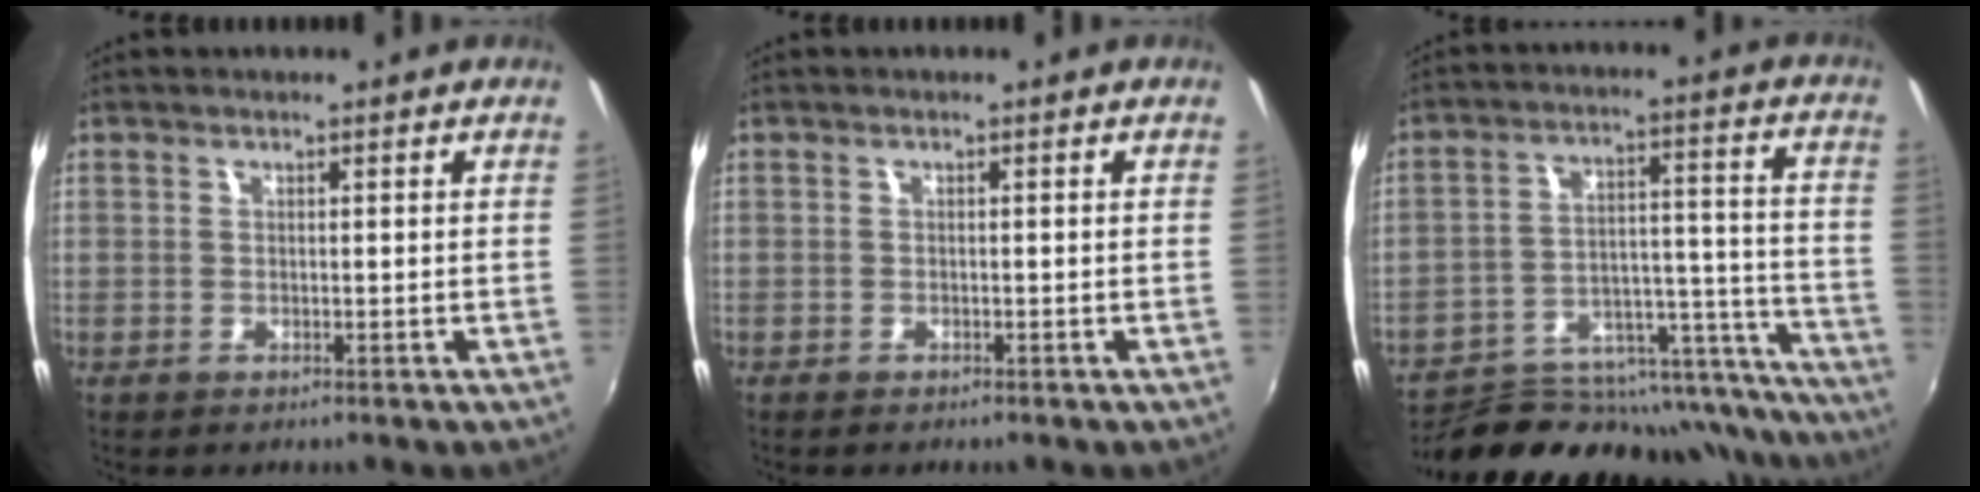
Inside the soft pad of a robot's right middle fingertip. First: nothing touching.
{"total": 0.9, "force": [-0.8, 0.3, 0.3], "torque": [-0.008, -0.004, -0.015]}
{"total": 29.7, "force": [-24.6, 11.0, 12.6], "torque": [-0.187, 0.020, -0.319]}